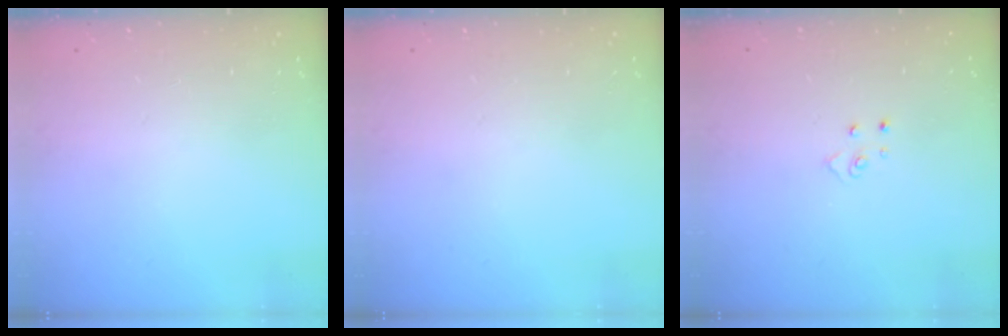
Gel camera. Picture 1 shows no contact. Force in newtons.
{"total": 0.0}
{"total": 4.3, "press": 4.3, "slide": 0.4}